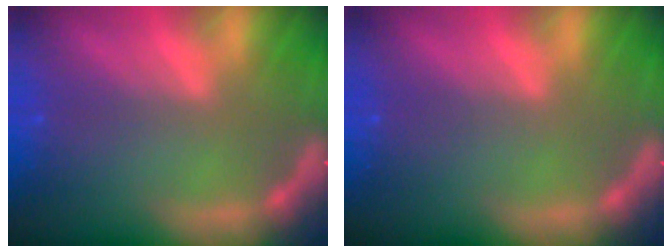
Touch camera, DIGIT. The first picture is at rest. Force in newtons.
{"total": 0.0}